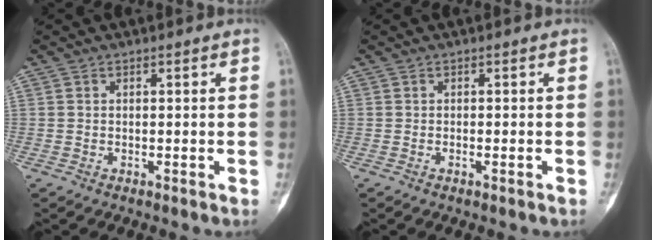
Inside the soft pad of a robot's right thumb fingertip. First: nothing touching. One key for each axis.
{"total": 0.7, "fx": -0.3, "fy": 0.1, "fz": 0.6, "tx": -0.014, "ty": 0.005, "tz": -0.004}